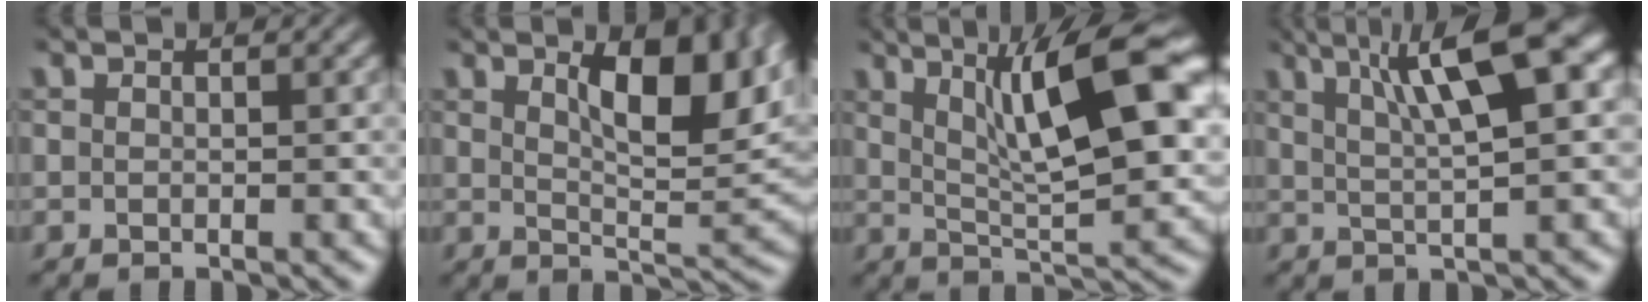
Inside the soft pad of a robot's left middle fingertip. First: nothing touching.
{"total": 7.4, "force": [3.0, 2.5, 6.2], "torque": [-0.094, -0.003, 0.050]}
{"total": 11.0, "force": [3.7, 2.6, 10.0], "torque": [-0.146, 0.004, 0.066]}
{"total": 8.8, "force": [3.6, 1.8, 7.9], "torque": [-0.114, 0.019, 0.058]}